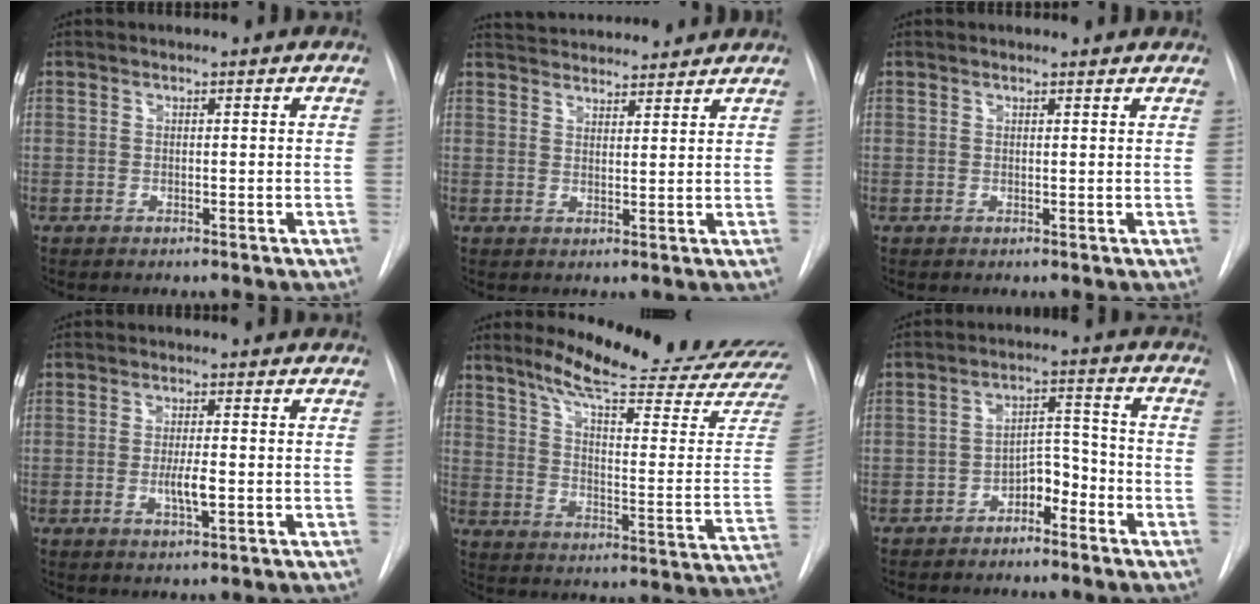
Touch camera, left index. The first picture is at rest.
{"total": 9.1, "force": [8.5, 1.8, 2.5], "torque": [-0.036, 0.023, 0.121]}
{"total": 0.8, "force": [0.7, 0.2, 0.1], "torque": [-0.008, 0.006, -0.005]}
{"total": 3.5, "force": [-2.2, 0.1, 2.7], "torque": [-0.053, -0.009, -0.034]}
{"total": 22.2, "force": [19.6, -0.2, 10.4], "torque": [-0.154, -0.098, 0.254]}
{"total": 6.4, "force": [-5.3, 2.2, 2.9], "torque": [-0.045, 0.017, -0.084]}